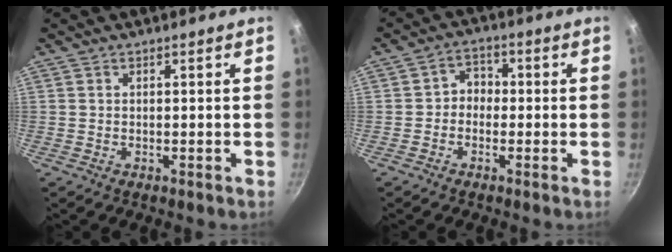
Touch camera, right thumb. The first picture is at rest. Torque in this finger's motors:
{"motor_torque": [-0.52, 0.42, 0.24, -0.30, -0.03]}